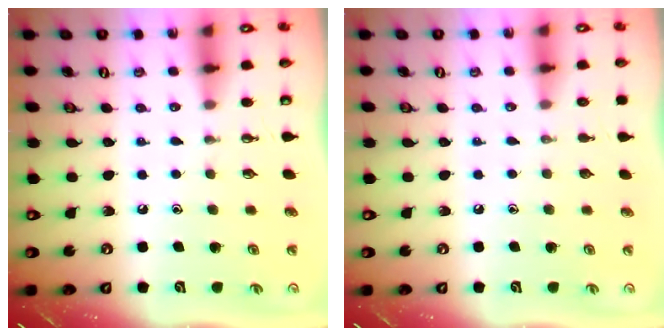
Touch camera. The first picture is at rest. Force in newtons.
{"total": 0.0}